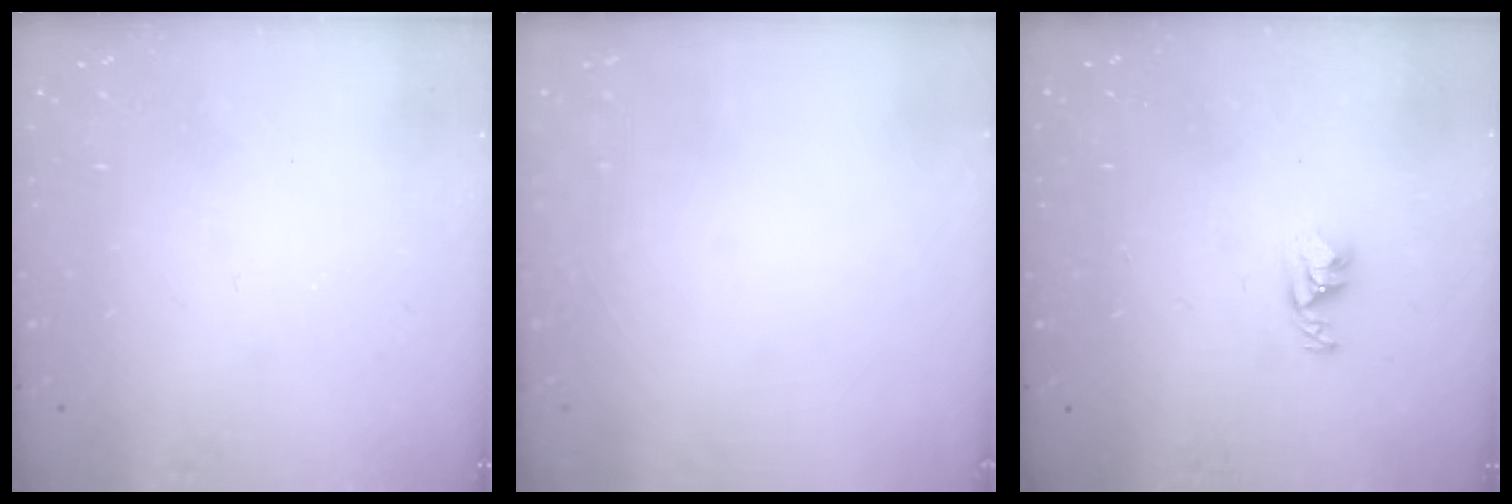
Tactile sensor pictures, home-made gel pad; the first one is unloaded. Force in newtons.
{"total": 0.0}
{"total": 3.3, "press": 3.3, "slide": 0.5}